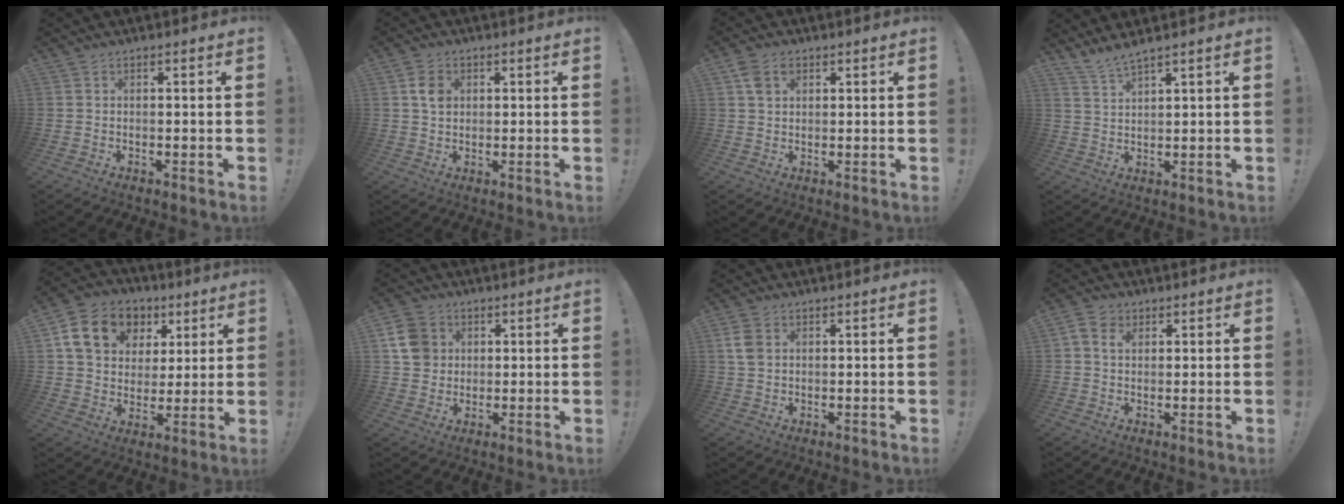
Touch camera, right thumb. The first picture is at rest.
{"total": 4.9, "force": [1.2, 3.8, 2.9], "torque": [-0.036, 0.000, 0.020]}
{"total": 5.3, "force": [2.2, 3.8, 3.0], "torque": [-0.043, -0.001, 0.044]}
{"total": 4.4, "force": [4.0, 0.1, 1.8], "torque": [-0.045, -0.022, 0.074]}
{"total": 16.2, "force": [6.9, 12.3, 8.0], "torque": [-0.115, -0.019, 0.138]}
{"total": 9.5, "force": [2.8, 8.4, 3.5], "torque": [-0.053, -0.005, 0.060]}
{"total": 5.3, "force": [1.7, 3.7, 3.4], "torque": [-0.075, 0.001, 0.033]}
{"total": 5.3, "force": [1.9, 3.7, 3.3], "torque": [-0.067, 0.008, 0.039]}